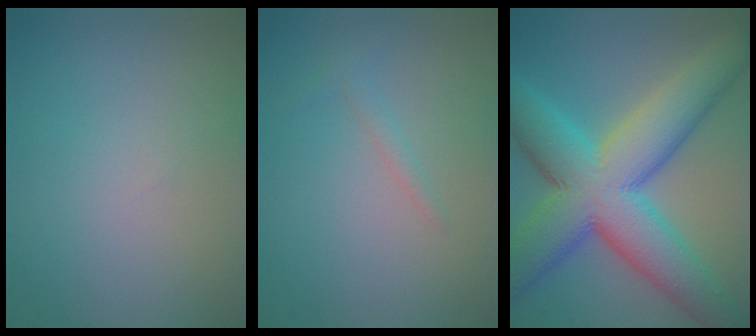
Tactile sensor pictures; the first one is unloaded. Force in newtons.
{"total": 1.0, "press": 1.0, "slide": 0.1}
{"total": 13.1, "press": 13.1, "slide": 0.2}